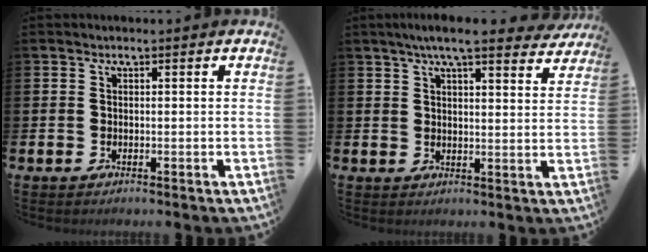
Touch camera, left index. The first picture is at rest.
{"total": 6.8, "force": [6.0, 0.8, 3.1], "torque": [-0.067, -0.017, 0.105]}